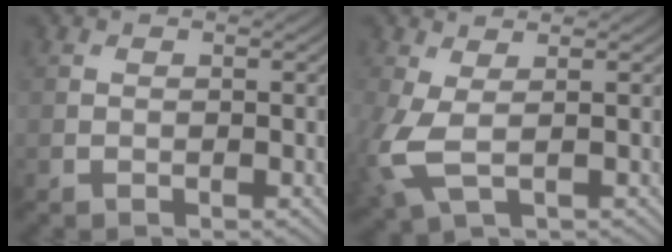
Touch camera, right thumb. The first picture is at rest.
{"total": 5.4, "force": [-0.1, 2.8, 4.6], "torque": [-0.142, -0.004, -0.001]}